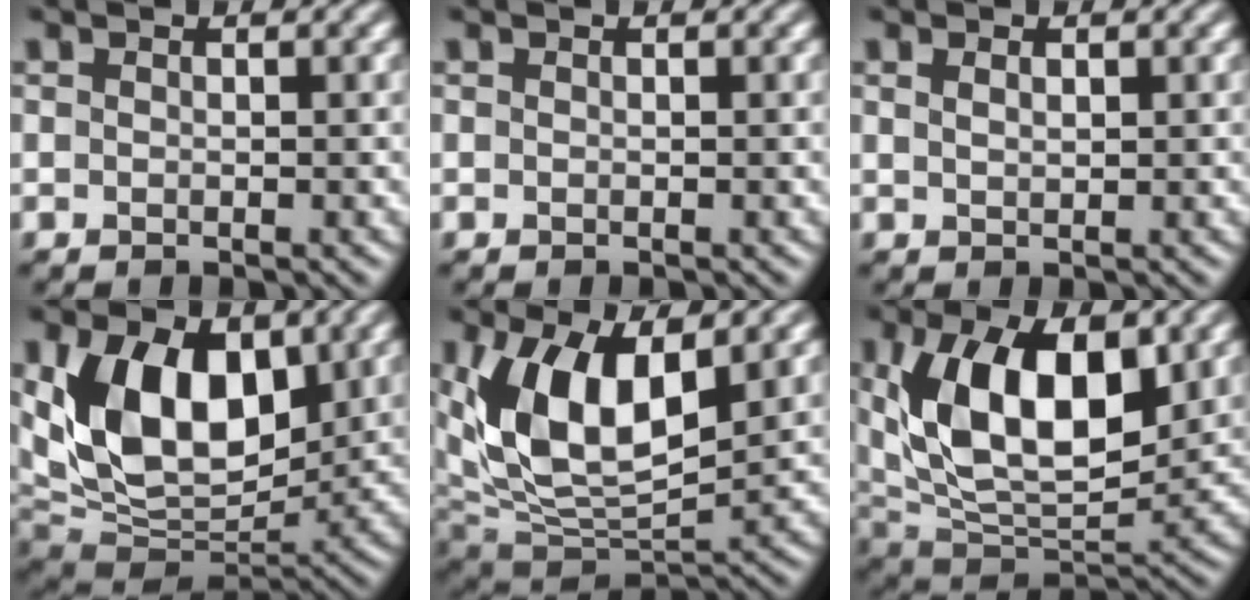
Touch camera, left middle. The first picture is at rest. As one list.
[{"total": 0.0}, {"total": 1.0, "force": [0.6, 0.4, 0.7], "torque": [-0.015, 0.000, 0.012]}, {"total": 11.5, "force": [2.9, 7.2, 8.6], "torque": [-0.155, -0.006, 0.044]}, {"total": 9.8, "force": [3.0, 5.2, 7.8], "torque": [-0.157, -0.012, 0.053]}, {"total": 12.0, "force": [3.2, 6.1, 9.8], "torque": [-0.168, 0.000, 0.049]}]